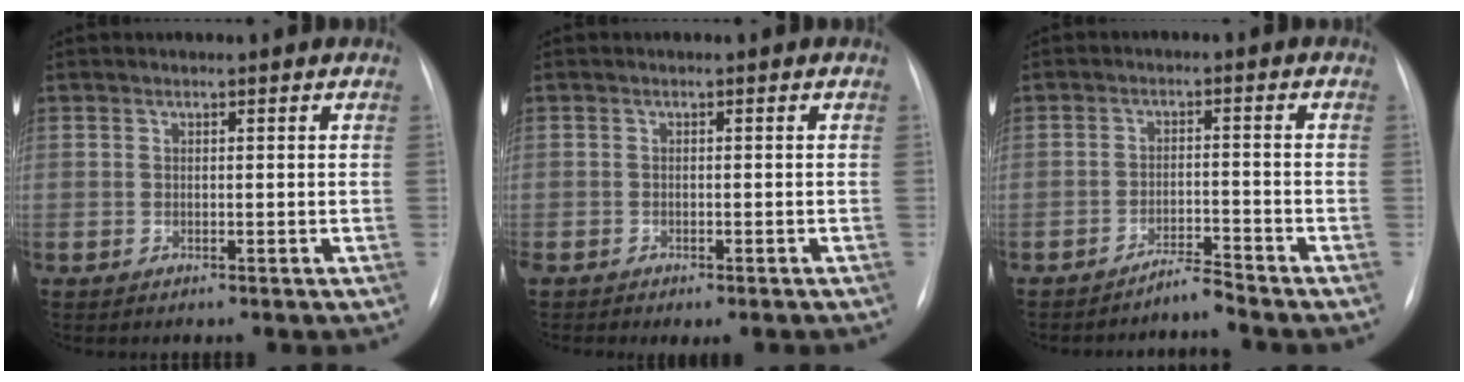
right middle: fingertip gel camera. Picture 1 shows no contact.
{"total": 3.7, "force": [-2.9, 1.5, 1.9], "torque": [-0.020, -0.005, -0.037]}
{"total": 2.9, "force": [-2.8, -0.7, 0.3], "torque": [0.000, -0.014, -0.050]}